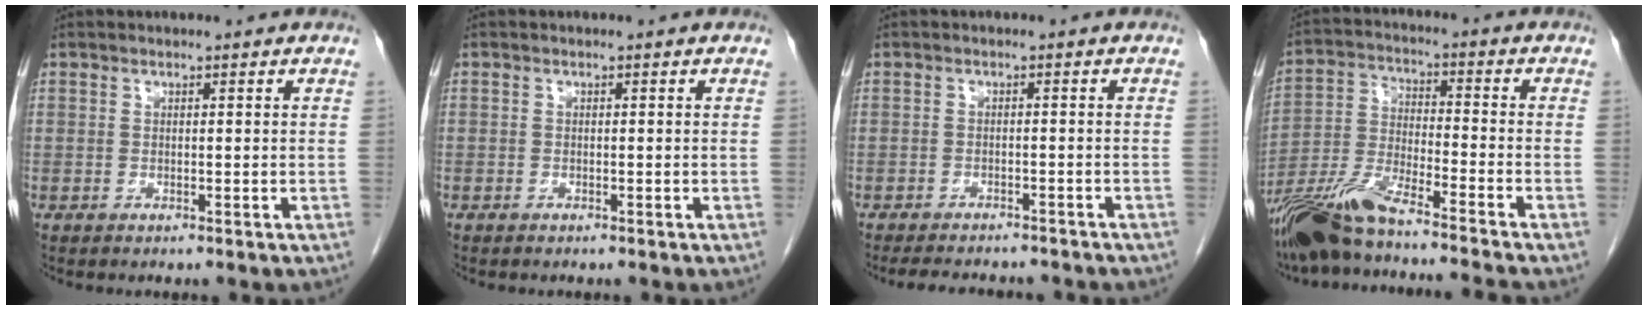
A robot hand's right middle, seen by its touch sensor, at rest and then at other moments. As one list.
[{"total": 0.0}, {"total": 10.3, "force": [-9.2, 2.7, 3.9], "torque": [-0.061, -0.005, -0.112]}, {"total": 12.9, "force": [-11.1, -0.5, 6.6], "torque": [-0.134, -0.013, -0.207]}]